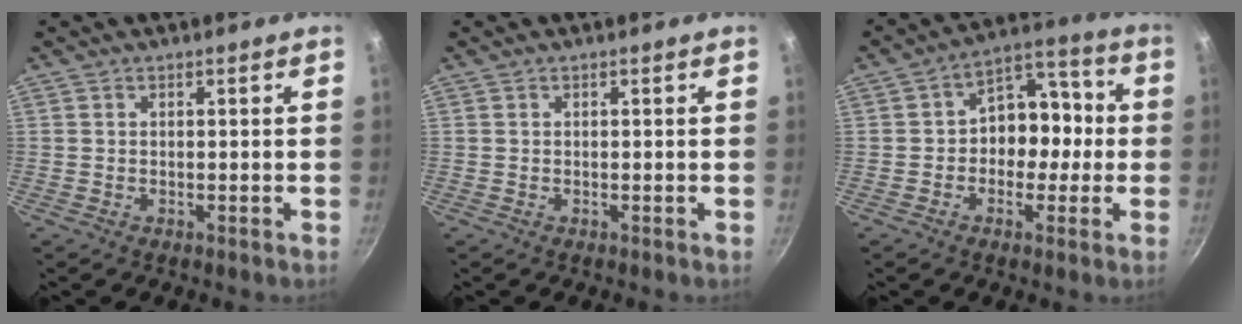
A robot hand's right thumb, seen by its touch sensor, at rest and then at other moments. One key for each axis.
{"total": 0.0}
{"total": 11.0, "fx": -0.9, "fy": 8.6, "fz": 6.9, "tx": -0.030, "ty": 0.042, "tz": -0.028}